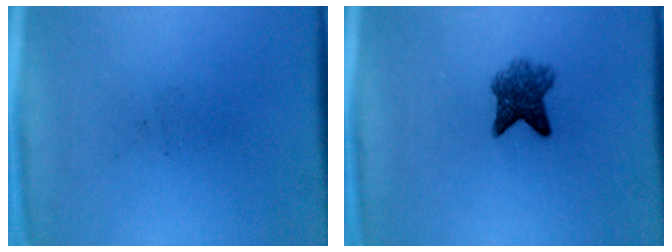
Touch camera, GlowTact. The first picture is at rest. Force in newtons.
{"total": 4.7}